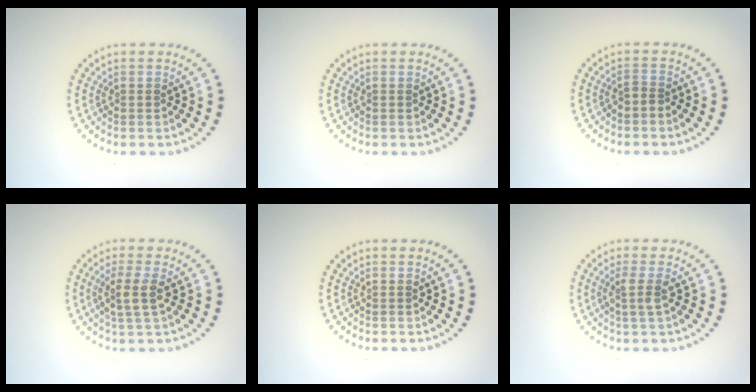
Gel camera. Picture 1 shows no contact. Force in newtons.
{"total": 0.0}
{"total": 0.9, "press": 0.6, "slide": 0.7}
{"total": 2.3, "press": 1.9, "slide": 1.2}
{"total": 0.0}
{"total": 1.8, "press": 1.3, "slide": 1.2}